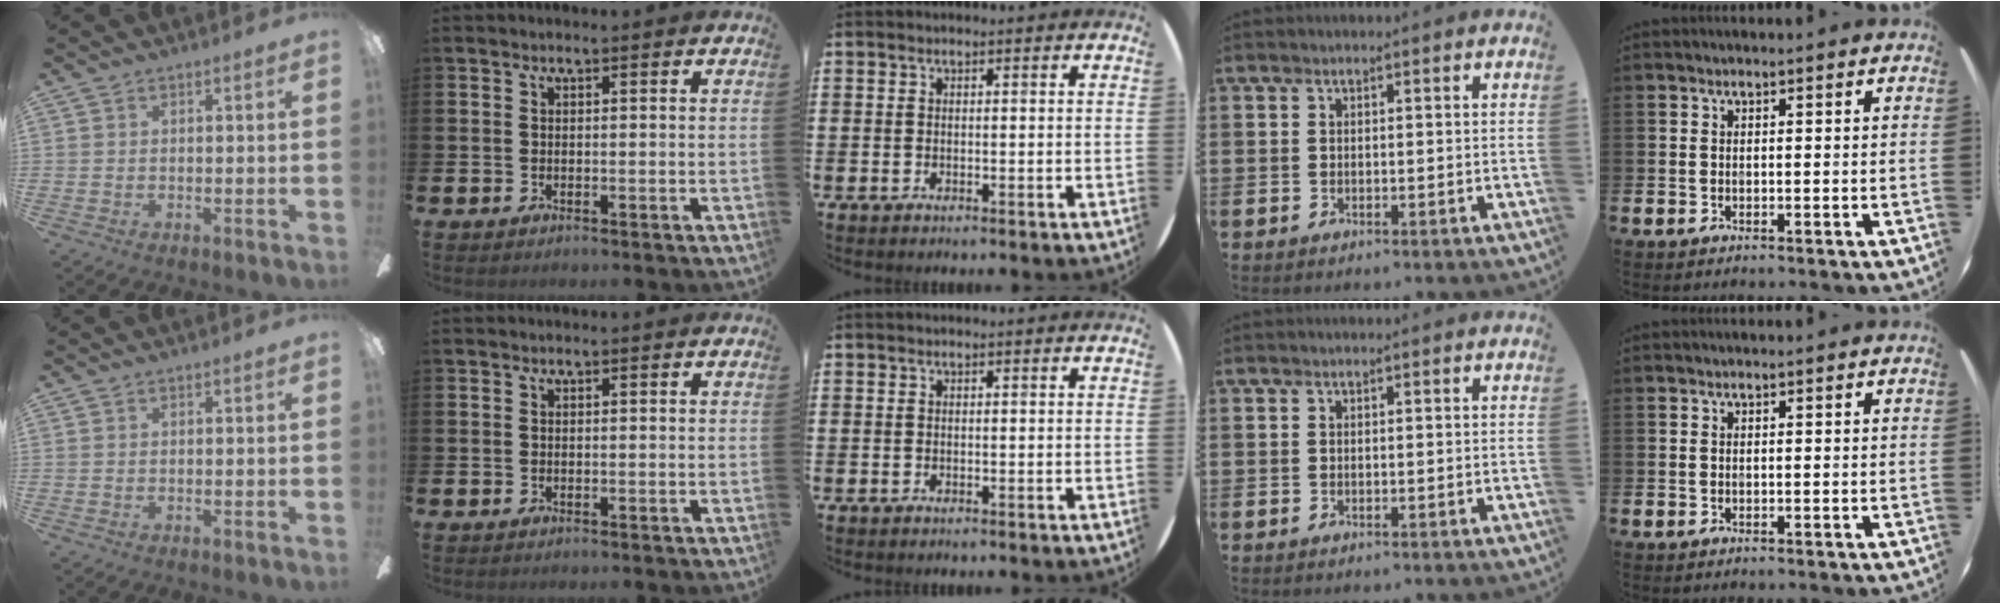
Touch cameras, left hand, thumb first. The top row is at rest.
{}